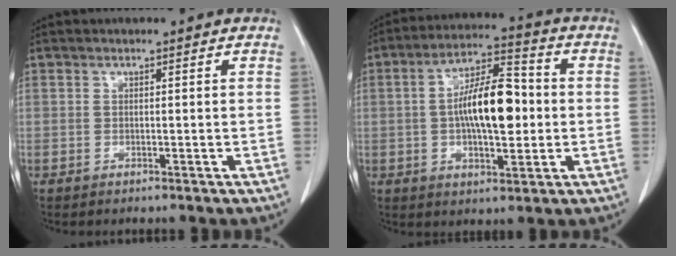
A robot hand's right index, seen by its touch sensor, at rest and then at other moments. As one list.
[{"total": 12.1, "force": [-0.1, 4.1, 11.4], "torque": [-0.207, 0.019, -0.003]}]